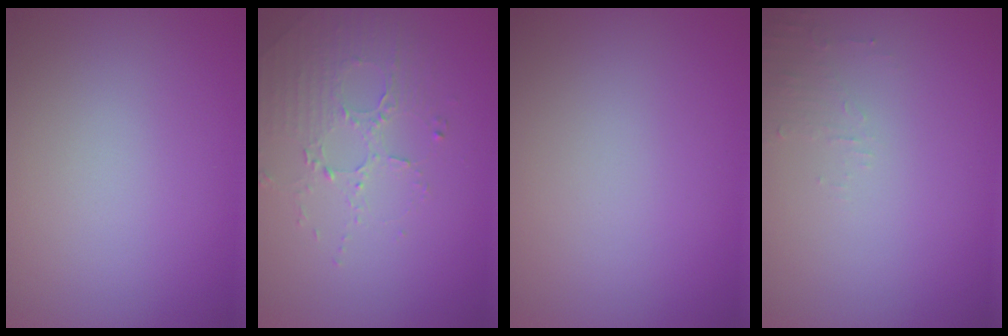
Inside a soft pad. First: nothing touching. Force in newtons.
{"total": 1.9, "press": 1.5, "slide": 1.1}
{"total": 0.0}
{"total": 1.3, "press": 1.2, "slide": 0.3}